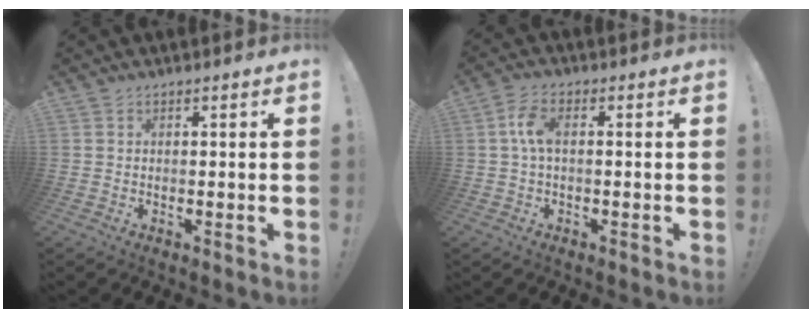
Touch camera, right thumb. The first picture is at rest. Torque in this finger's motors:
{"motor_torque": [0.04, 0.06, 0.89, -0.78, 0.20]}